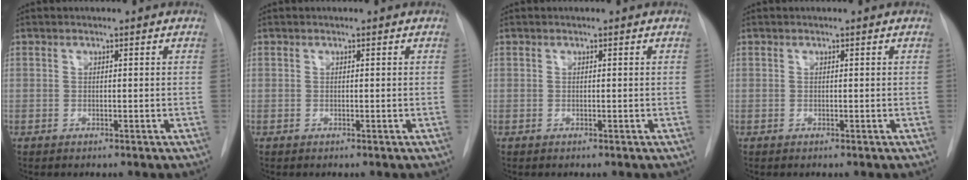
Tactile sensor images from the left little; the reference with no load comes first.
{"total": 0.0}
{"total": 0.0}
{"total": 0.0}